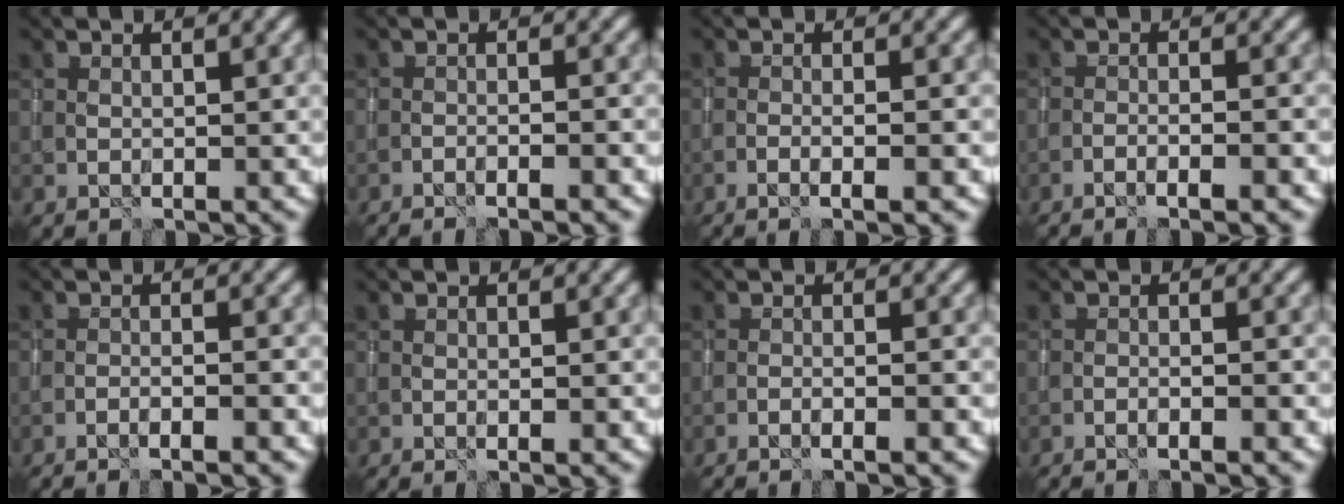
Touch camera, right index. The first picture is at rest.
{"total": 3.0, "force": [-2.3, 0.5, 1.9], "torque": [-0.026, 0.009, -0.041]}
{"total": 3.3, "force": [-1.5, 0.7, 2.8], "torque": [-0.038, 0.010, -0.032]}
{"total": 3.3, "force": [-2.1, 0.5, 2.4], "torque": [-0.038, 0.011, -0.045]}
{"total": 2.8, "force": [-2.2, 0.4, 1.8], "torque": [-0.027, 0.009, -0.043]}
{"total": 0.9, "force": [-0.3, 0.1, 0.9], "torque": [-0.009, -0.001, -0.007]}
{"total": 2.5, "force": [-1.7, 0.4, 1.8], "torque": [-0.025, 0.013, -0.037]}
{"total": 2.3, "force": [-1.7, 0.3, 1.5], "torque": [-0.024, 0.011, -0.035]}